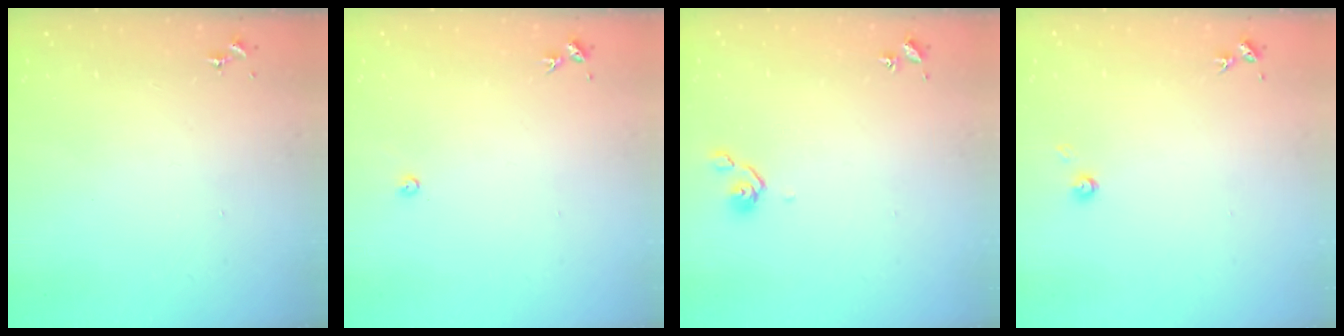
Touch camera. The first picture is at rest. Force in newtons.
{"total": 2.2, "press": 2.2, "slide": 0.3}
{"total": 5.0, "press": 4.9, "slide": 1.2}
{"total": 3.3, "press": 3.3, "slide": 0.2}